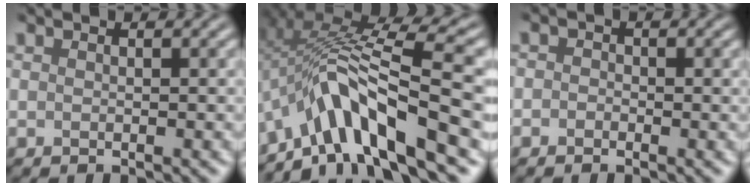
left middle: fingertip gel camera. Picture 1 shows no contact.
{"total": 9.6, "force": [-4.1, 2.2, 8.5], "torque": [-0.151, 0.021, -0.055]}
{"total": 1.1, "force": [-0.9, -0.1, -0.7], "torque": [-0.007, -0.006, -0.001]}